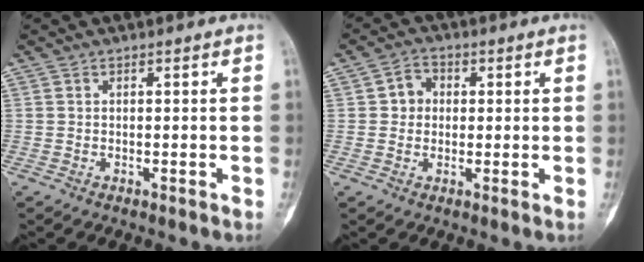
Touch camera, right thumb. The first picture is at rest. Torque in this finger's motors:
{"motor_torque": [-0.67, -0.19, 0.07, -0.46, 0.00]}